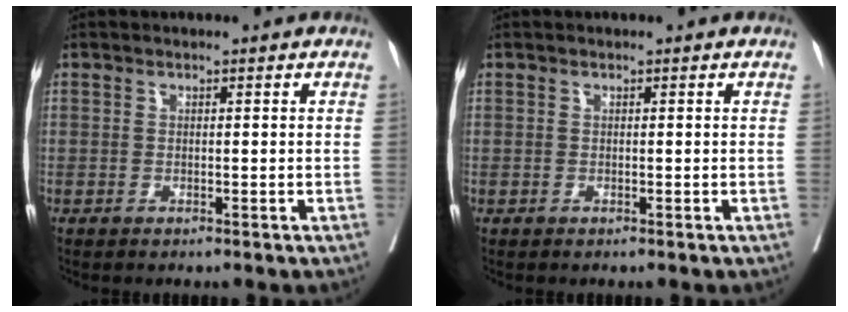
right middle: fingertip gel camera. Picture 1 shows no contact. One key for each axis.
{"total": 0.0}